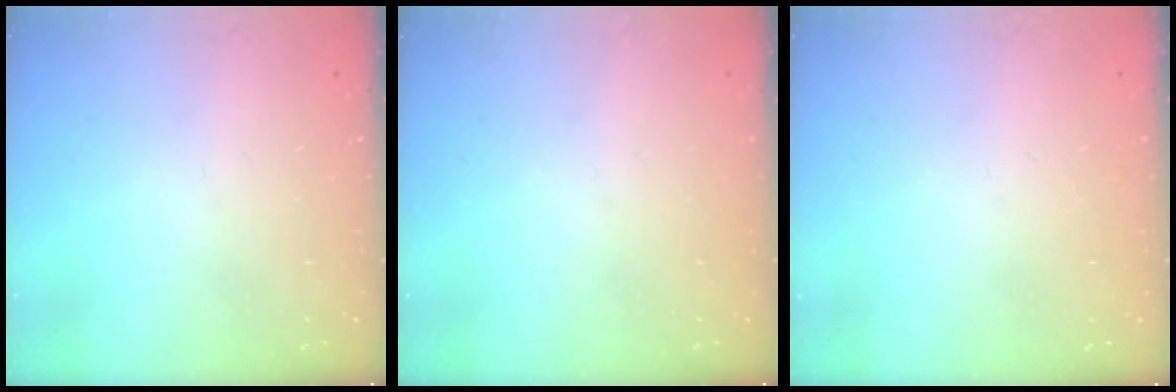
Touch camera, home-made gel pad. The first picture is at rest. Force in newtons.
{"total": 0.0}
{"total": 0.0}